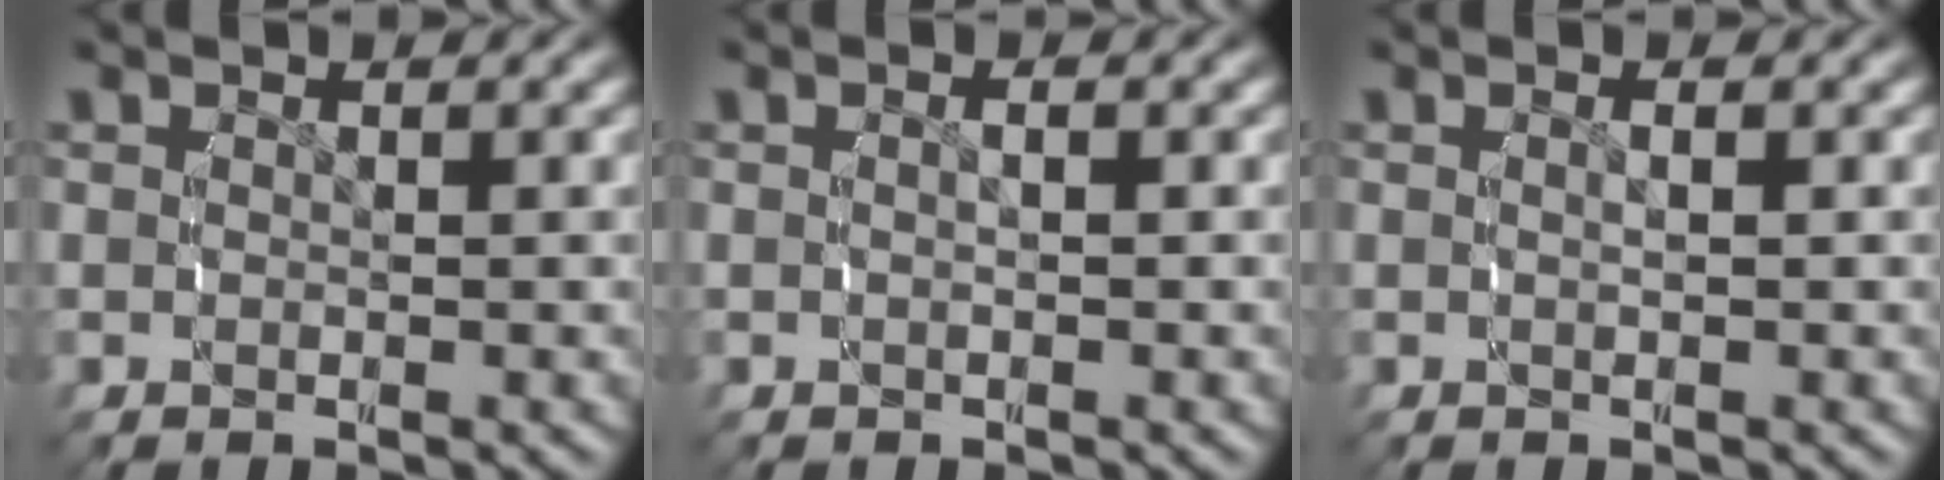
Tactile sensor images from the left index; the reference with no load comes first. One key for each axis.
{"total": 0.7, "fx": -0.3, "fy": 0.2, "fz": 0.6, "tx": -0.013, "ty": -0.004, "tz": -0.002}
{"total": 0.7, "fx": 0.0, "fy": -0.1, "fz": 0.7, "tx": -0.016, "ty": -0.003, "tz": 0.003}